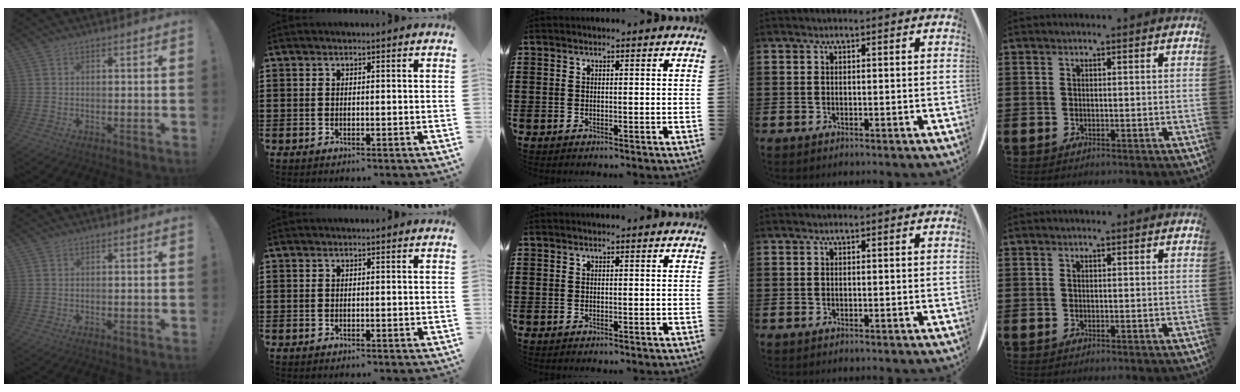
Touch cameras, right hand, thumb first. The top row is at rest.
{}